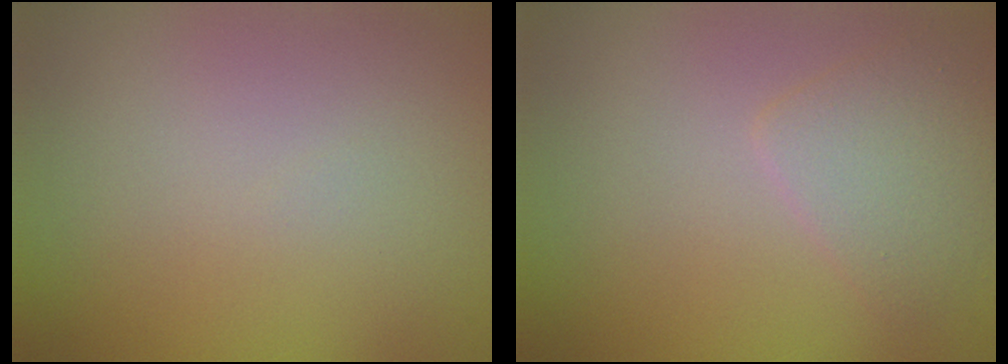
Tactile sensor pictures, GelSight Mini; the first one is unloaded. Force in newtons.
{"total": 2.6, "press": 2.6, "slide": 0.1}